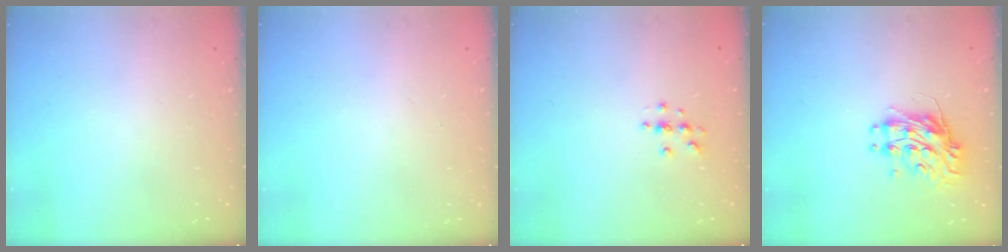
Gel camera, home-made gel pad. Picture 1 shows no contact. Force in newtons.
{"total": 0.5, "press": 0.5, "slide": 0.2}
{"total": 3.9, "press": 3.8, "slide": 0.4}
{"total": 10.7, "press": 10.6, "slide": 0.7}